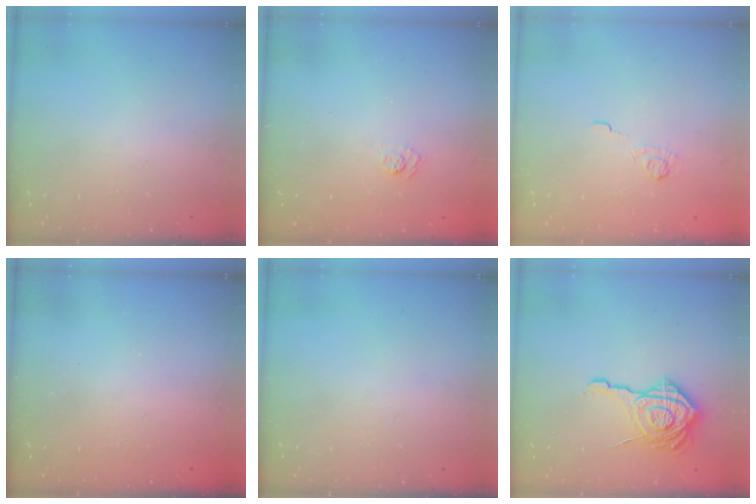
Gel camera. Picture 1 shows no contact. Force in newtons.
{"total": 3.9, "press": 3.6, "slide": 1.4}
{"total": 2.5, "press": 2.1, "slide": 1.4}
{"total": 2.3, "press": 2.2, "slide": 0.7}
{"total": 0.0}
{"total": 17.6, "press": 17.5, "slide": 1.1}